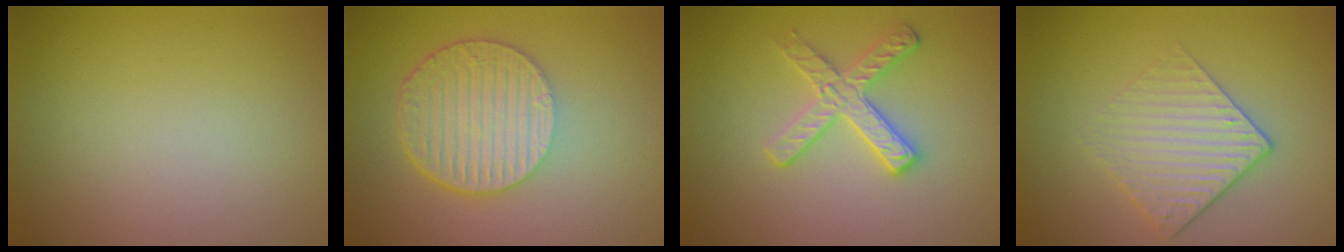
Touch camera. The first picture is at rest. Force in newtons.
{"total": 6.4, "press": 4.5, "slide": 4.5}
{"total": 2.8, "press": 2.7, "slide": 0.5}
{"total": 2.9, "press": 2.6, "slide": 1.2}